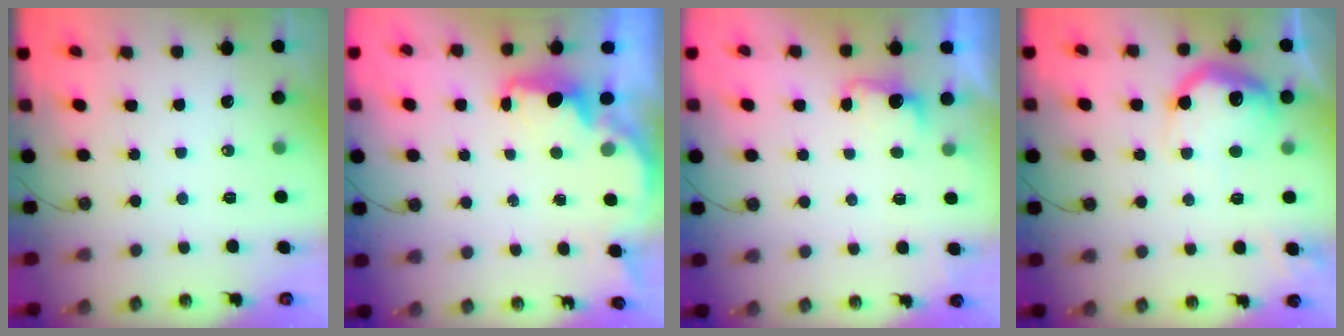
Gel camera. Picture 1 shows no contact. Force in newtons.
{"total": 2.1, "press": 2.1, "slide": 0.5}
{"total": 2.9, "press": 2.8, "slide": 0.9}
{"total": 17.4, "press": 17.3, "slide": 1.5}